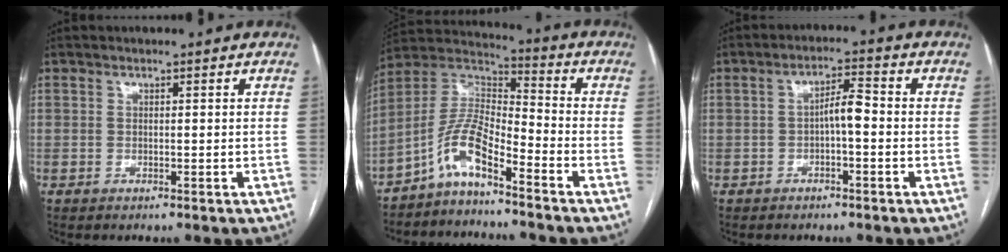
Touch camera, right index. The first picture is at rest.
{"total": 8.6, "force": [-5.6, 1.7, 6.3], "torque": [-0.138, 0.023, -0.111]}
{"total": 3.9, "force": [-0.7, 0.9, 3.7], "torque": [-0.061, 0.014, -0.010]}